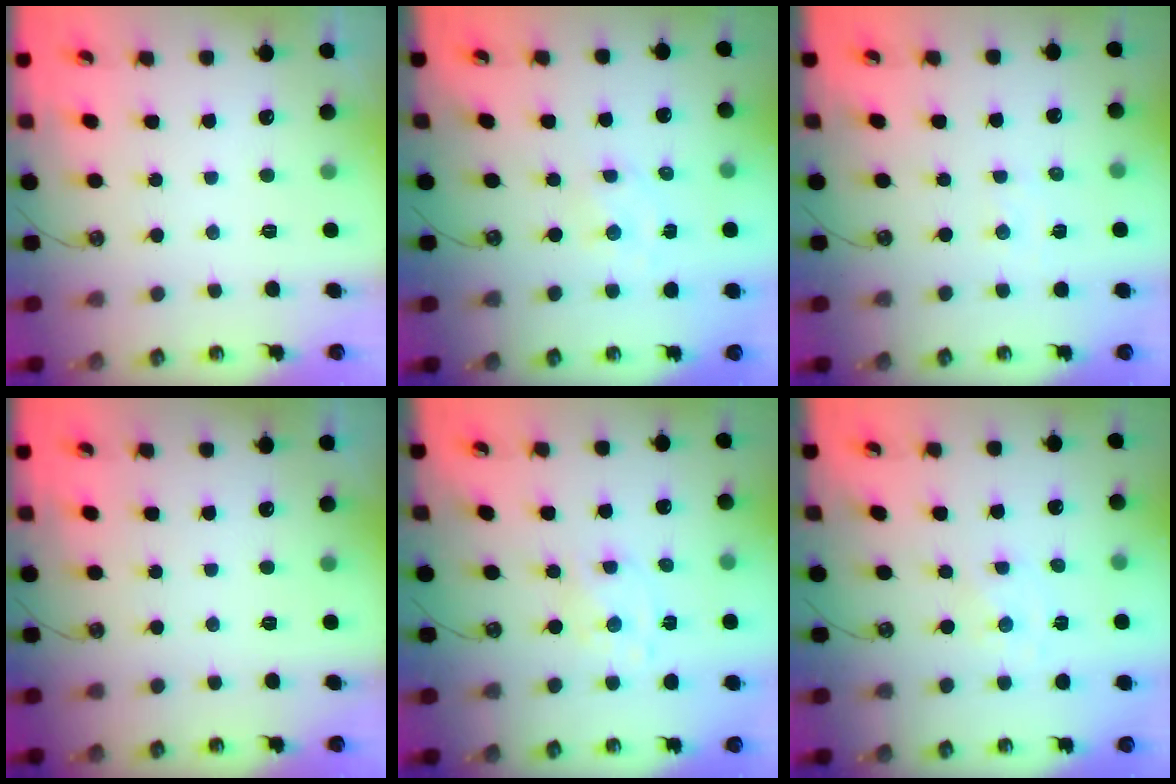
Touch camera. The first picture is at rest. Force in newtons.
{"total": 1.3, "press": 1.3, "slide": 0.2}
{"total": 2.3, "press": 2.3, "slide": 0.3}
{"total": 0.0}
{"total": 1.8, "press": 1.8, "slide": 0.2}
{"total": 0.0}